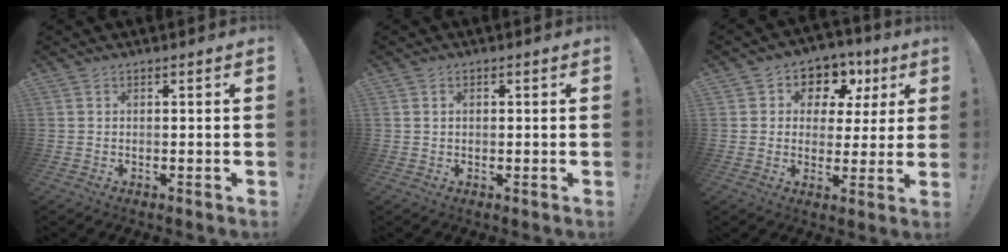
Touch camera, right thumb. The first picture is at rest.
{"total": 1.2, "force": [0.3, 0.9, 0.7], "torque": [-0.008, 0.001, 0.003]}
{"total": 11.4, "force": [6.5, 7.5, 5.5], "torque": [-0.081, -0.043, 0.117]}